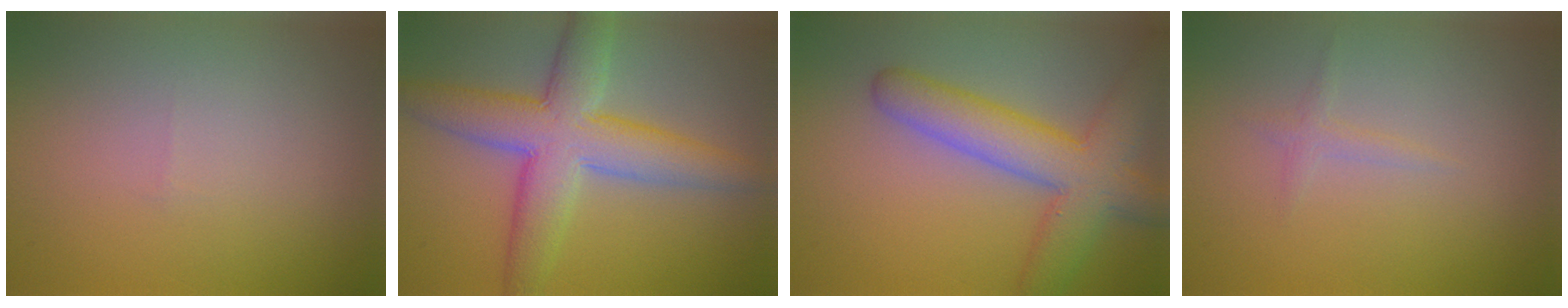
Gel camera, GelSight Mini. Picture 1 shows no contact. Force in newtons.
{"total": 8.1, "press": 8.1, "slide": 0.4}
{"total": 6.9, "press": 6.9, "slide": 0.2}
{"total": 1.0, "press": 1.0, "slide": 0.1}